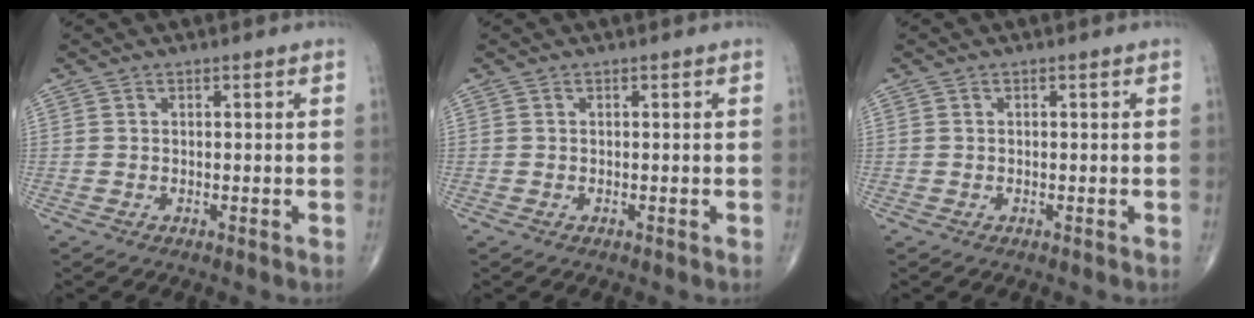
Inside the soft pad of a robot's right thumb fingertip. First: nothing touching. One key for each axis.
{"total": 0.0}
{"total": 0.0}